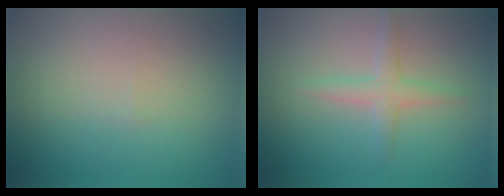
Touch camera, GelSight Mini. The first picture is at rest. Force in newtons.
{"total": 1.7, "press": 1.7, "slide": 0.1}